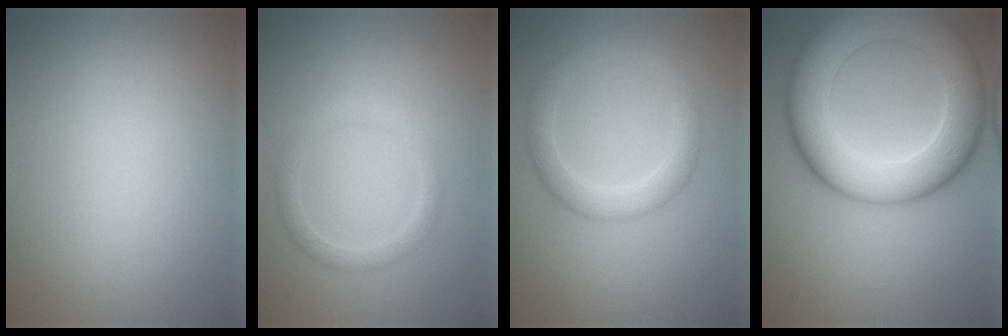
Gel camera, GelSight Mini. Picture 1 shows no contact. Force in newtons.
{"total": 1.9, "press": 1.9, "slide": 0.1}
{"total": 3.0, "press": 3.0, "slide": 0.1}
{"total": 11.1, "press": 11.1, "slide": 0.4}